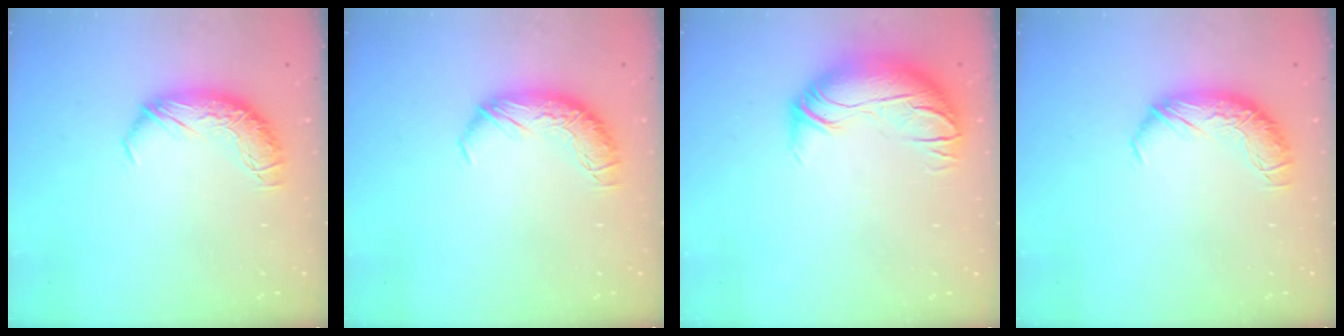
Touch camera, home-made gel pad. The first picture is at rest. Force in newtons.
{"total": 0.0}
{"total": 2.7, "press": 0.5, "slide": 2.7}
{"total": 0.0}